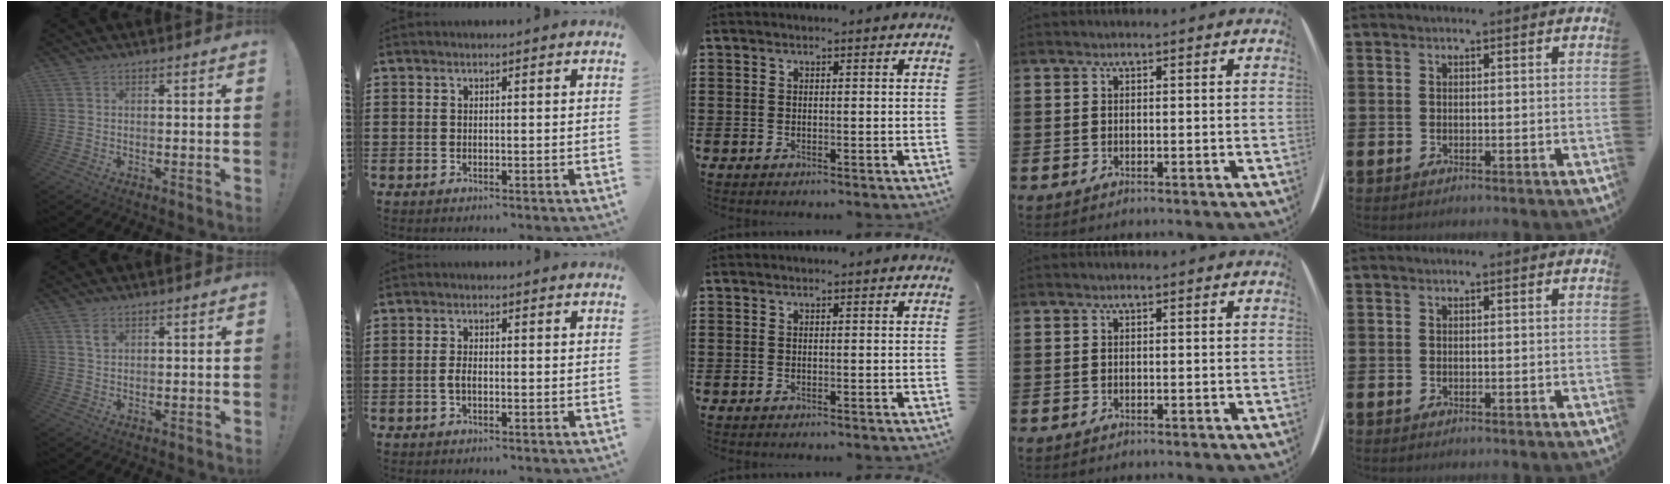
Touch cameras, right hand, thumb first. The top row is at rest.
{"thumb": {"total": 2.2, "force": [1.2, 1.3, 1.3], "torque": [-0.011, -0.006, 0.018]}, "index": {"total": 1.8, "force": [-0.6, 0.6, 1.6], "torque": [-0.040, -0.005, -0.014]}}